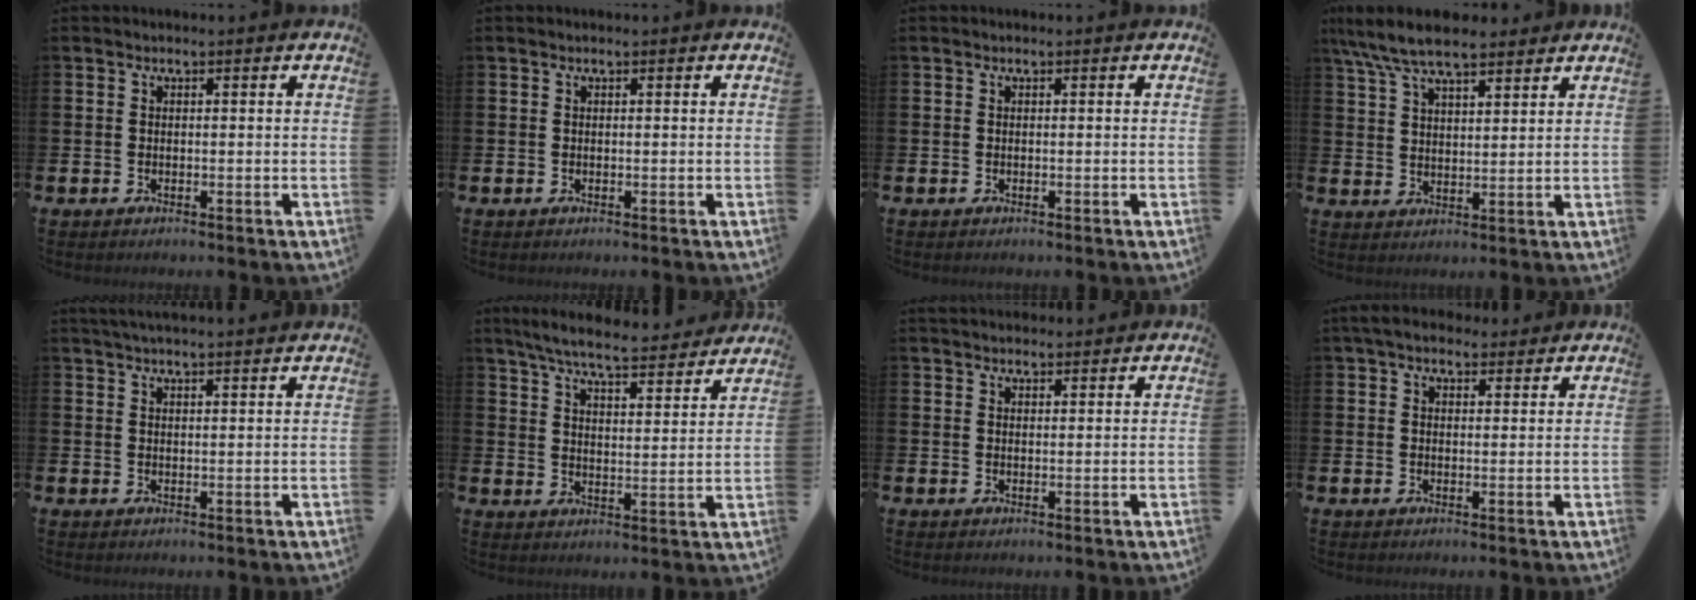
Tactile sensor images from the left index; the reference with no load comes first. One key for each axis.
{"total": 0.0}
{"total": 0.0}
{"total": 8.0, "fx": 7.1, "fy": 2.0, "fz": 3.1, "tx": -0.084, "ty": -0.019, "tz": 0.131}
{"total": 2.8, "fx": 2.8, "fy": -0.2, "fz": 0.6, "tx": -0.013, "ty": -0.009, "tz": 0.050}
{"total": 7.3, "fx": 6.9, "fy": 0.6, "fz": 2.5, "tx": -0.066, "ty": -0.044, "tz": 0.117}
{"total": 2.2, "fx": 2.1, "fy": 0.5, "fz": 0.2, "tx": 0.007, "ty": -0.011, "tz": 0.035}
{"total": 4.3, "fx": 3.8, "fy": 1.6, "fz": 1.2, "tx": -0.019, "ty": -0.012, "tz": 0.068}